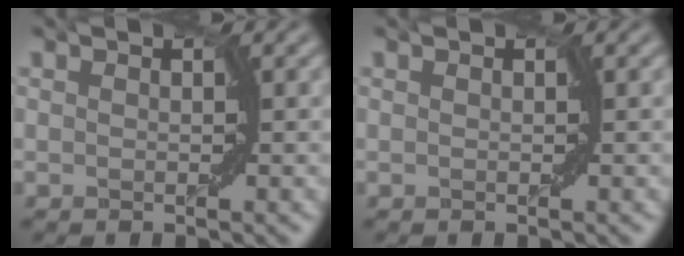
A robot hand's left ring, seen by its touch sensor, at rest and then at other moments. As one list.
[{"total": 0.0}]